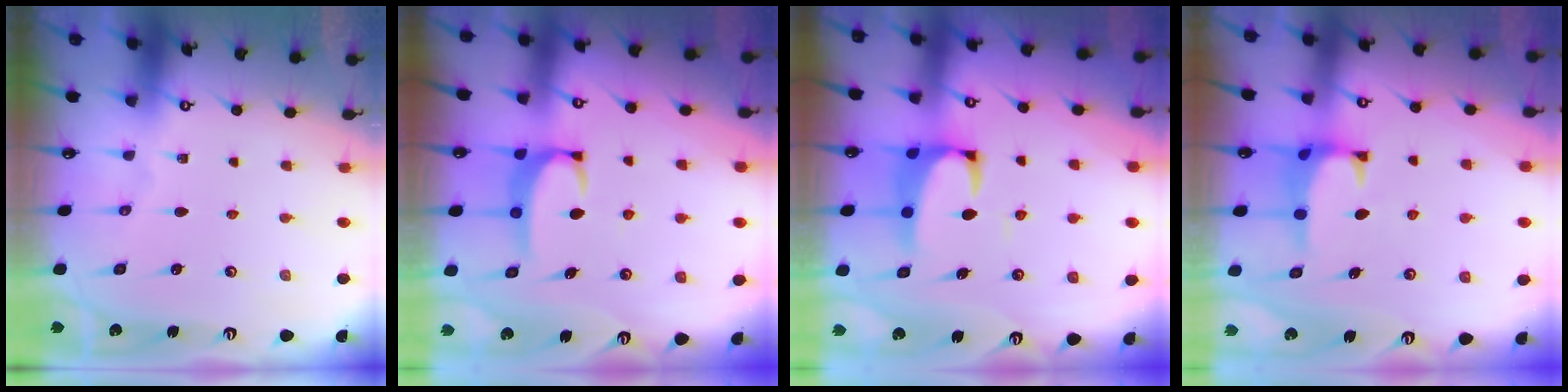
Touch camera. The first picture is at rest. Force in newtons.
{"total": 2.7, "press": 2.7, "slide": 0.5}
{"total": 3.8, "press": 3.6, "slide": 1.0}
{"total": 0.9, "press": 0.5, "slide": 0.8}